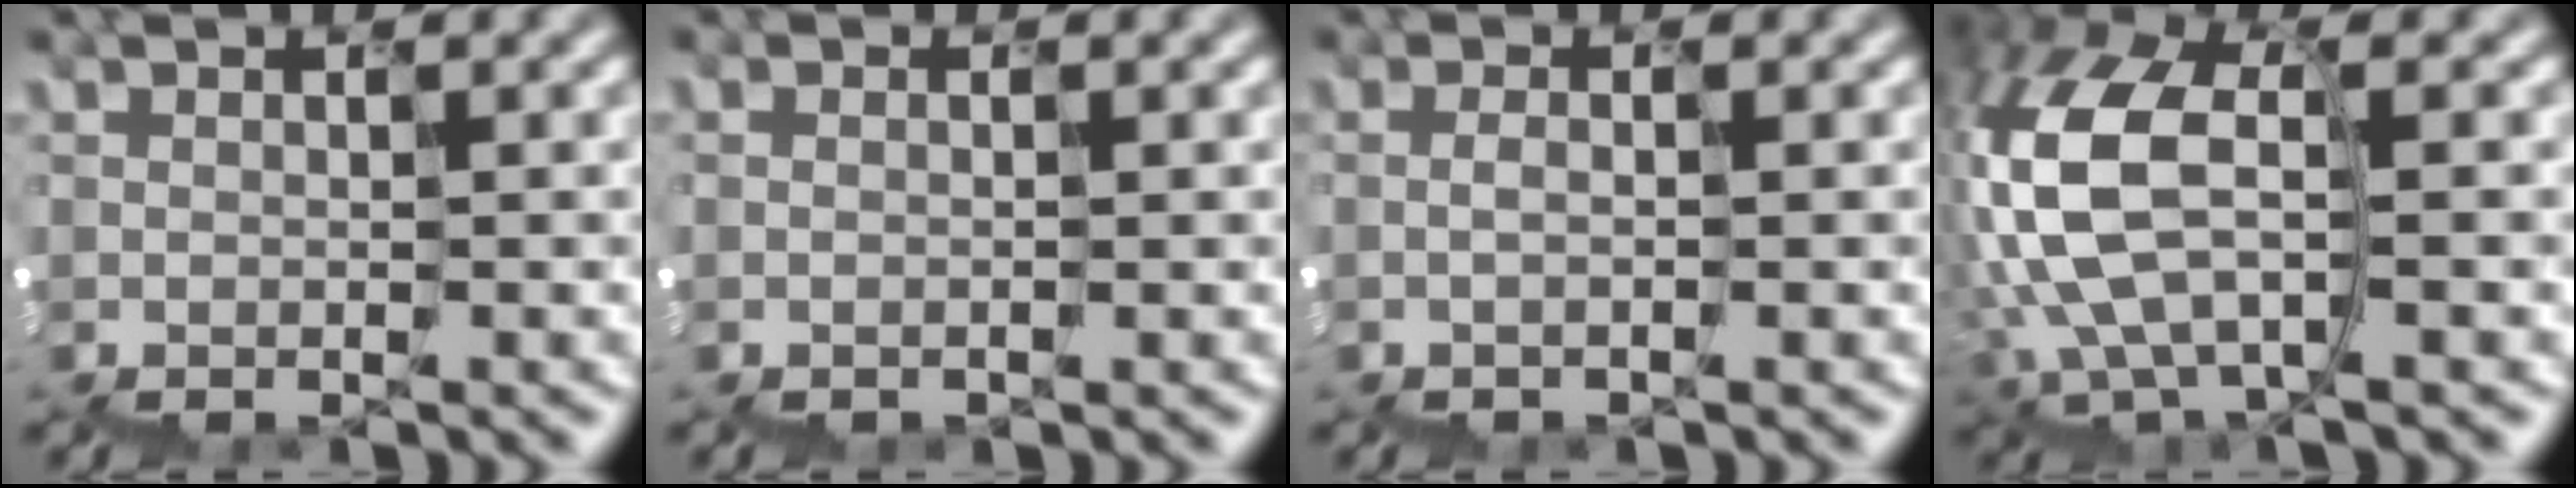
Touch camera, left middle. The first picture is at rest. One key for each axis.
{"total": 0.9, "fx": -0.1, "fy": -0.3, "fz": -0.8, "tx": 0.009, "ty": 0.000, "tz": -0.003}
{"total": 0.6, "fx": -0.2, "fy": -0.2, "fz": -0.5, "tx": 0.003, "ty": -0.003, "tz": -0.007}
{"total": 5.8, "fx": -0.5, "fy": 3.1, "fz": 4.9, "tx": -0.171, "ty": 0.006, "tz": -0.018}